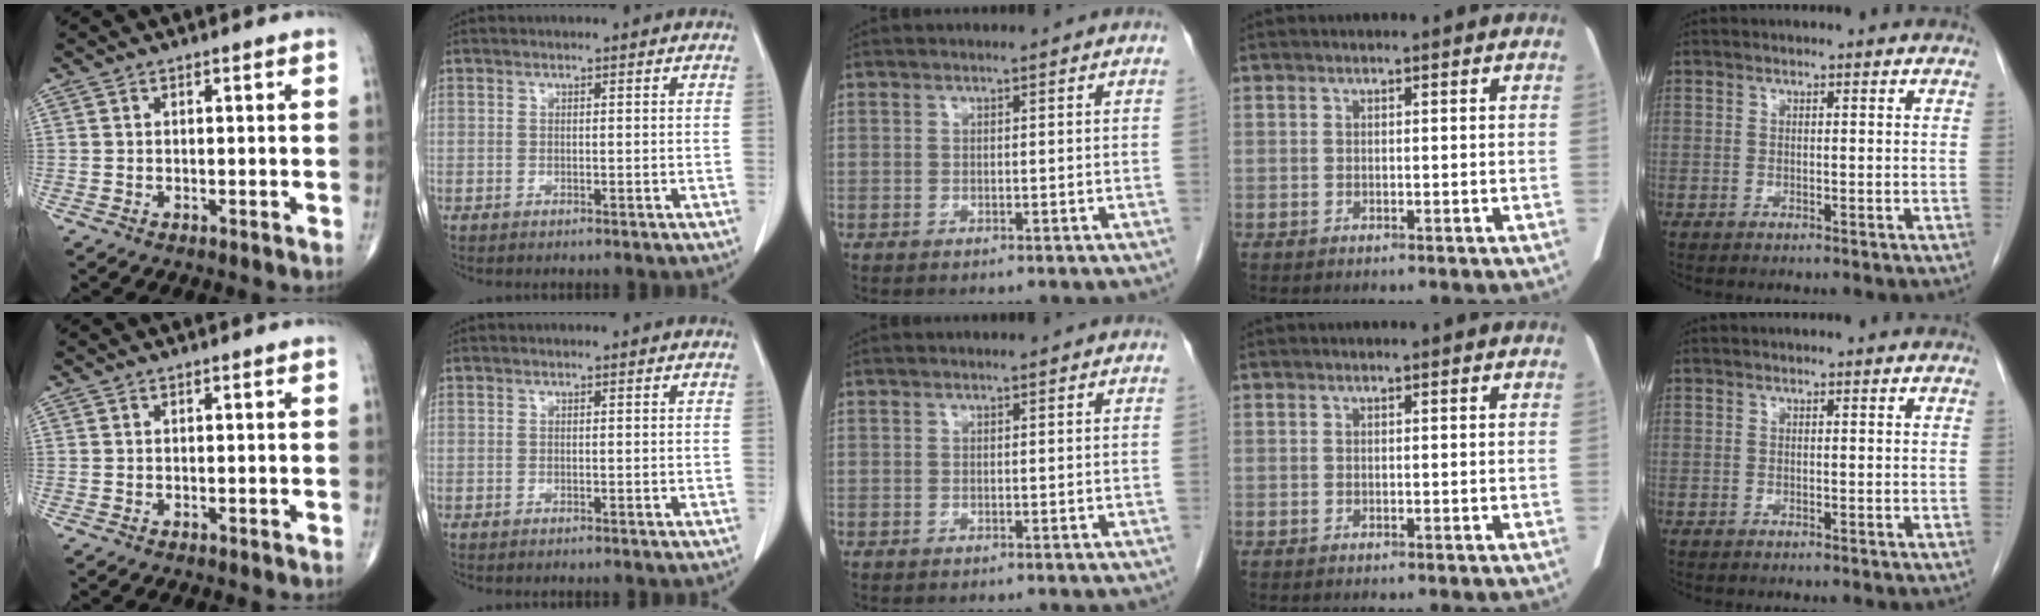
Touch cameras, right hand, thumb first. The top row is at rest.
{}